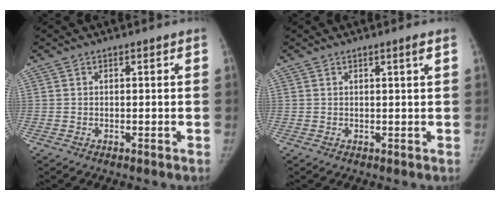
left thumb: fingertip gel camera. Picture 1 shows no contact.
{"total": 1.0, "force": [0.5, -0.3, 0.8], "torque": [-0.016, -0.005, 0.011]}